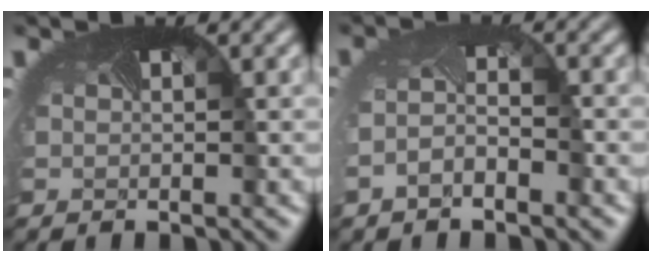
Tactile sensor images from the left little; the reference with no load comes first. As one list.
[{"total": 2.3, "force": [-1.5, 0.6, 1.7], "torque": [-0.038, -0.005, -0.029]}]